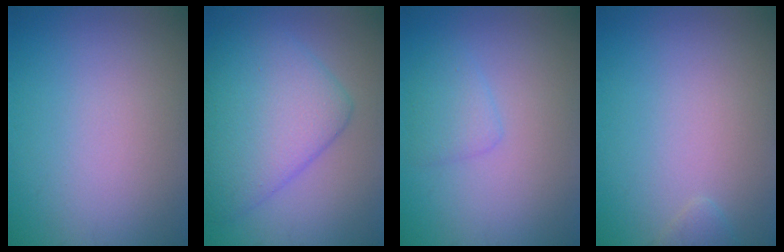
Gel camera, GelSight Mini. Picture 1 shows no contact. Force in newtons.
{"total": 7.8, "press": 7.8, "slide": 0.0}
{"total": 1.8, "press": 1.8, "slide": 0.1}
{"total": 0.8, "press": 0.8, "slide": 0.1}